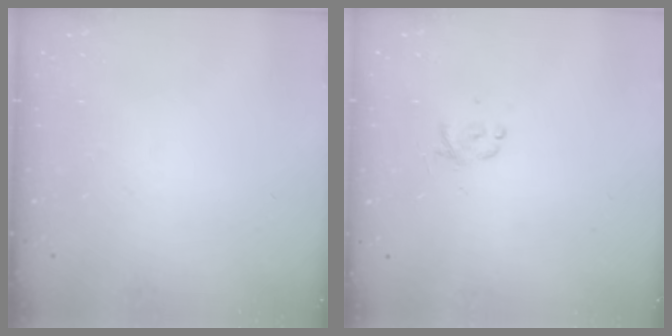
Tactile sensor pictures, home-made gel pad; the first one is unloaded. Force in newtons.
{"total": 0.9, "press": 0.9, "slide": 0.2}